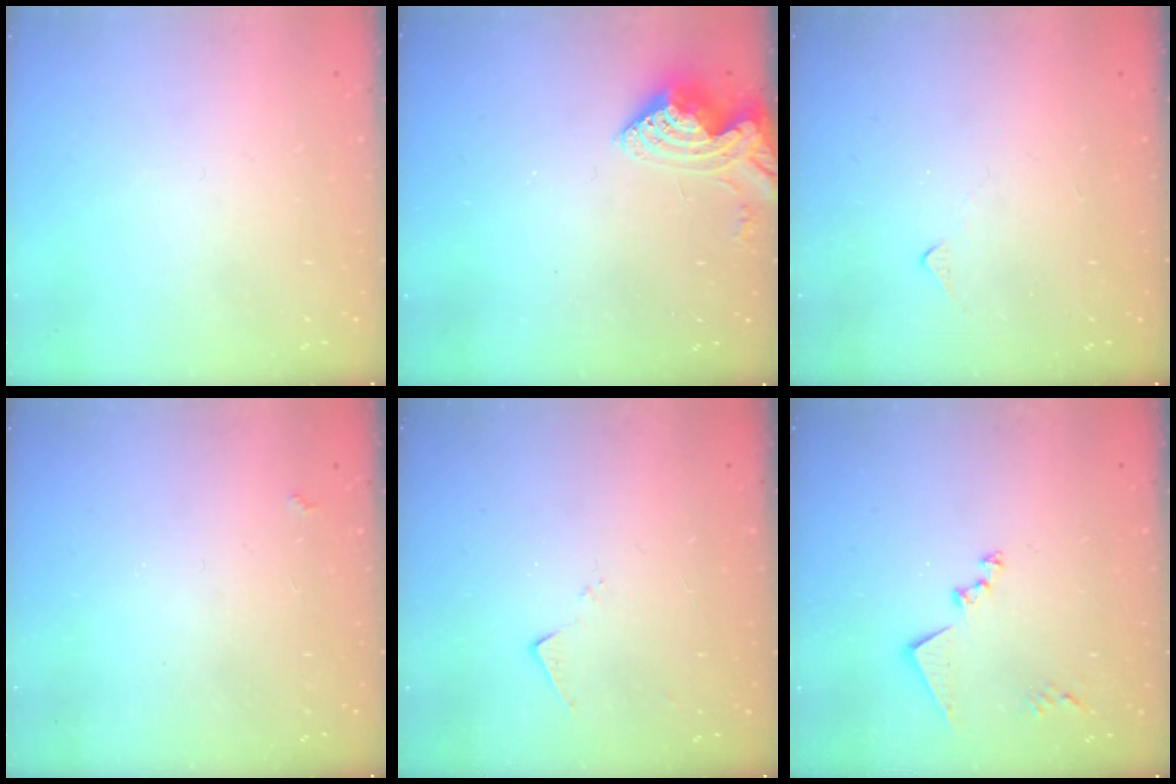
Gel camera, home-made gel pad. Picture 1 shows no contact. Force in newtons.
{"total": 8.9, "press": 8.8, "slide": 0.8}
{"total": 4.6, "press": 4.6, "slide": 0.6}
{"total": 1.7, "press": 1.7, "slide": 0.4}
{"total": 7.6, "press": 7.5, "slide": 0.3}
{"total": 11.8, "press": 11.8, "slide": 0.7}